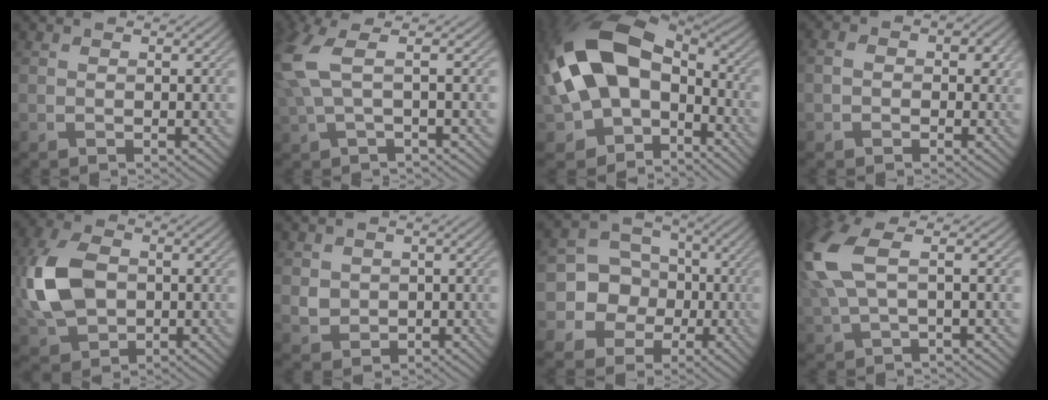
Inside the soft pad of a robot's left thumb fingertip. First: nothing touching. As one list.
[{"total": 6.6, "force": [1.3, 2.0, 6.2], "torque": [-0.143, 0.012, 0.019]}, {"total": 17.8, "force": [-1.7, 11.7, 13.3], "torque": [-0.285, -0.007, -0.037]}, {"total": 3.1, "force": [-0.2, 2.4, 2.0], "torque": [-0.035, 0.004, -0.010]}, {"total": 11.3, "force": [-0.5, 7.8, 8.2], "torque": [-0.218, 0.002, -0.016]}, {"total": 2.3, "force": [0.5, 2.2, 0.6], "torque": [-0.025, -0.006, 0.007]}, {"total": 8.1, "force": [-1.9, 7.5, 2.5], "torque": [-0.059, -0.004, -0.063]}, {"total": 8.7, "force": [1.8, 3.3, 7.8], "torque": [-0.209, 0.016, 0.031]}]